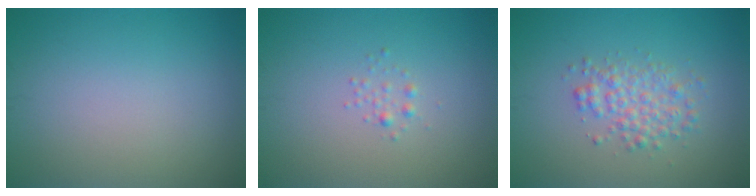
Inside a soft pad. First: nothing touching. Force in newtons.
{"total": 0.8, "press": 0.8, "slide": 0.0}
{"total": 2.8, "press": 2.8, "slide": 0.0}